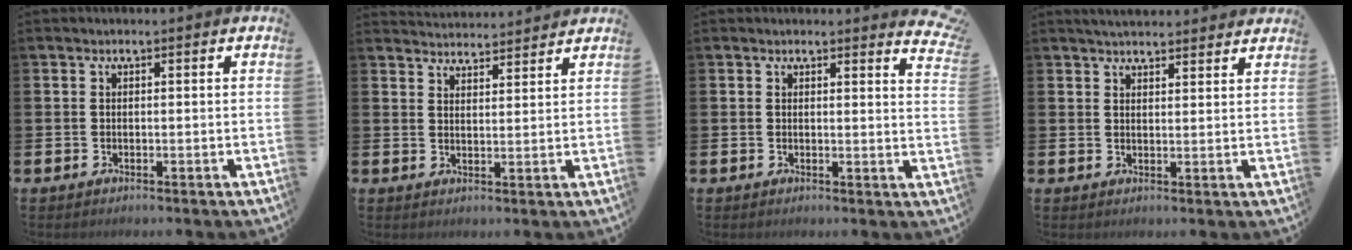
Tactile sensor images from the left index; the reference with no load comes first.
{"total": 3.7, "force": [3.6, 0.2, -0.3], "torque": [-0.002, -0.024, 0.066]}
{"total": 2.4, "force": [2.4, 0.2, 0.2], "torque": [0.007, -0.019, 0.039]}
{"total": 3.6, "force": [3.5, 0.5, 0.3], "torque": [-0.012, -0.016, 0.065]}